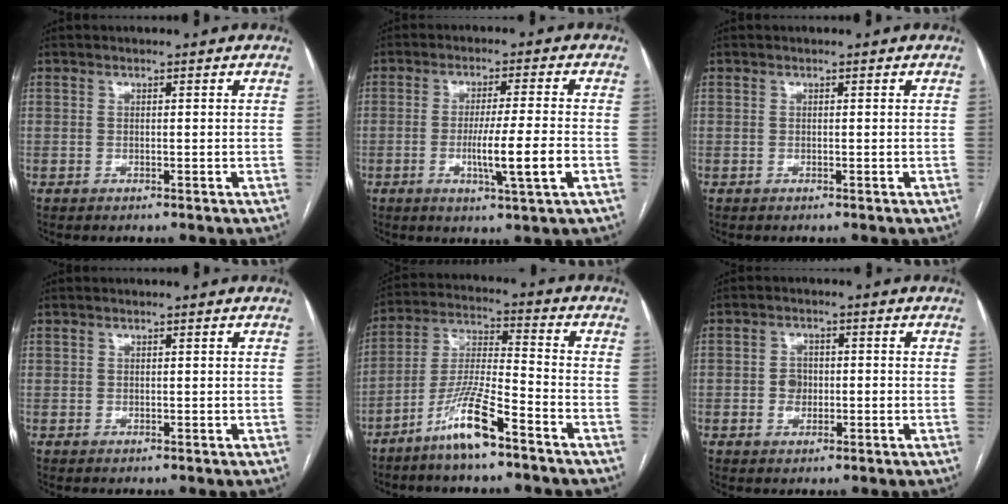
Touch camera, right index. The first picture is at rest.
{"total": 8.3, "force": [-2.2, -0.4, 8.0], "torque": [-0.135, -0.015, -0.039]}
{"total": 0.0}
{"total": 0.6, "force": [0.3, 0.4, 0.2], "torque": [-0.001, 0.001, 0.006]}
{"total": 10.4, "force": [-7.0, 0.9, 7.7], "torque": [-0.158, -0.011, -0.136]}
{"total": 3.3, "force": [-0.4, 2.6, 1.9], "torque": [-0.029, 0.008, -0.006]}